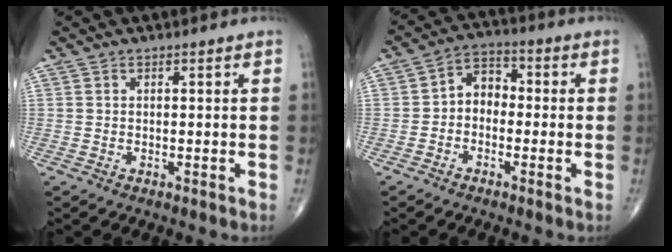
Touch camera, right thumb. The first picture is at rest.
{"total": 5.7, "force": [-1.0, 4.3, 3.5], "torque": [-0.036, 0.027, -0.036]}